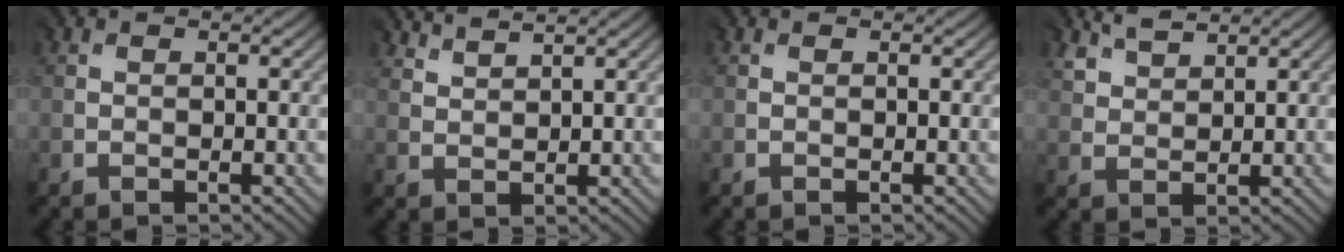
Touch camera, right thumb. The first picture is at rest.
{"total": 2.5, "force": [2.5, -0.2, 0.0], "torque": [0.002, 0.000, 0.053]}
{"total": 0.0}
{"total": 3.4, "force": [3.0, 1.1, 1.0], "torque": [-0.033, 0.003, 0.072]}